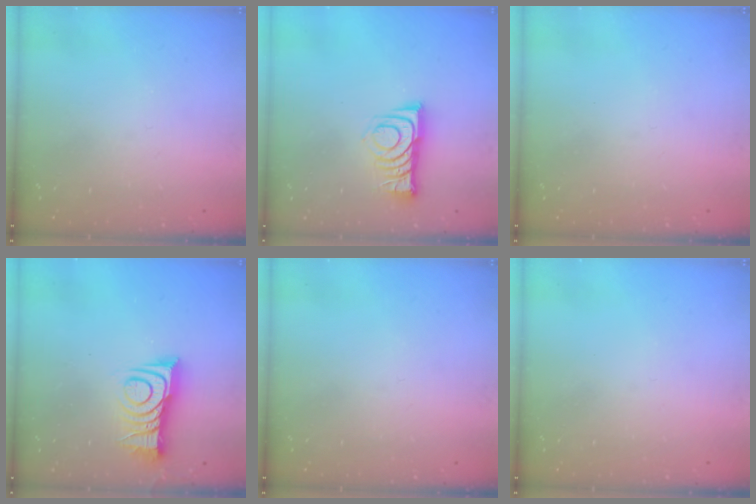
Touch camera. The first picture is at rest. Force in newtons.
{"total": 8.9, "press": 8.8, "slide": 0.9}
{"total": 0.0}
{"total": 11.2, "press": 11.2, "slide": 0.5}
{"total": 0.0}
{"total": 0.0}